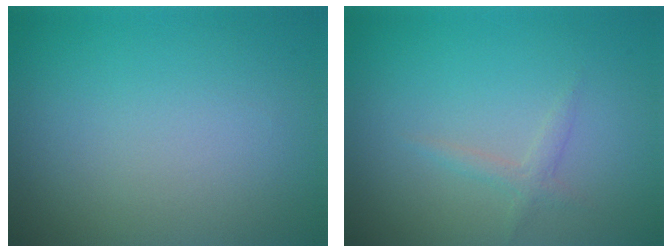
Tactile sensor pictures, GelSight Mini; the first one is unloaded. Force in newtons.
{"total": 1.2, "press": 1.2, "slide": 0.1}